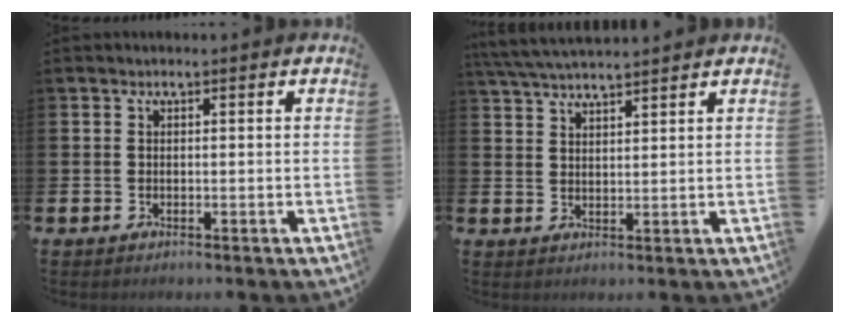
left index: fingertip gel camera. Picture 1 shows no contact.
{"total": 4.7, "force": [4.5, 0.3, 1.3], "torque": [-0.039, -0.016, 0.082]}